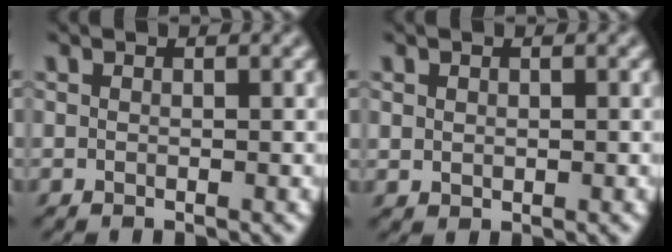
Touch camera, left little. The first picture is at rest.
{"total": 0.6, "force": [0.2, 0.6, 0.2], "torque": [-0.005, -0.003, 0.009]}